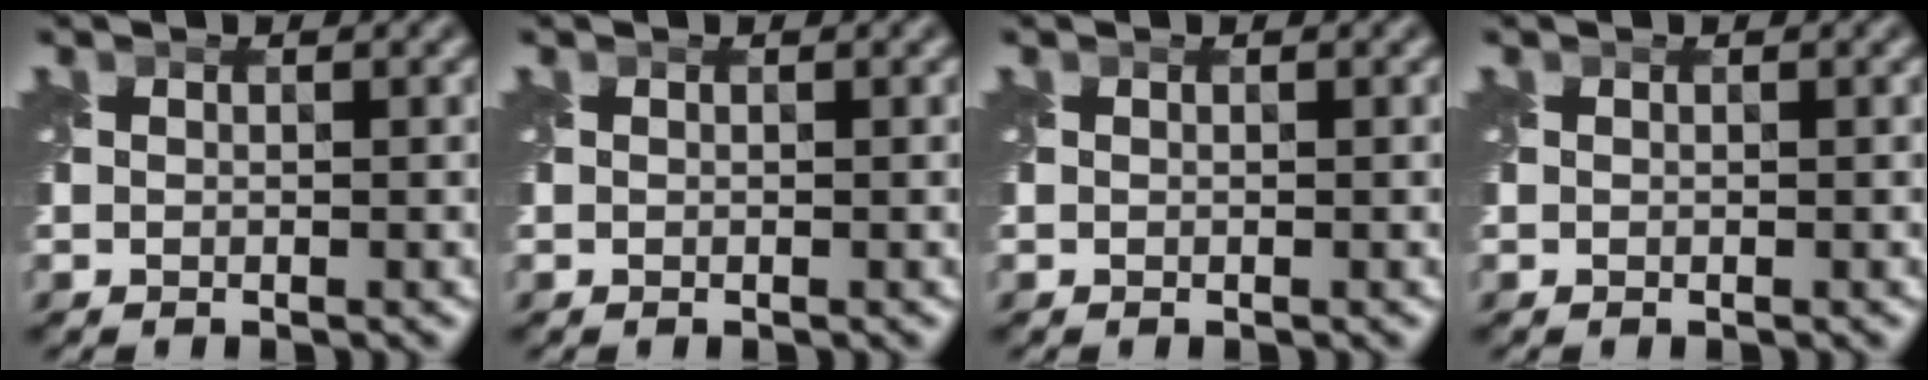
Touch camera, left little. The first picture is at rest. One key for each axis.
{"total": 0.0}
{"total": 0.0}
{"total": 0.0}